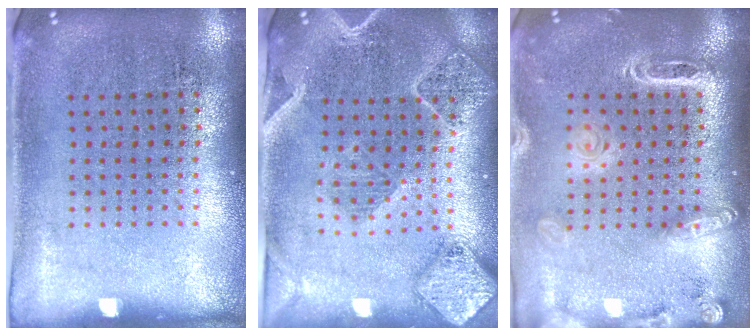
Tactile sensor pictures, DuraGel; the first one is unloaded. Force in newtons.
{"total": 2.4, "press": 2.2, "slide": 0.9}
{"total": 1.9, "press": 1.6, "slide": 1.0}